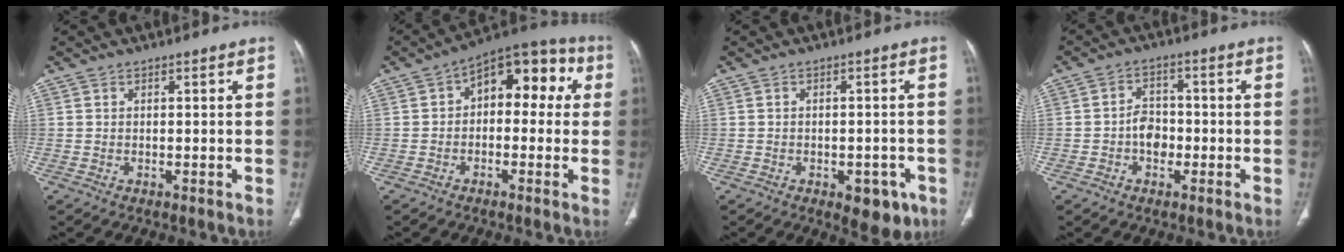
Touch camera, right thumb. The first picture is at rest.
{"total": 12.7, "force": [2.0, 7.7, 9.8], "torque": [-0.079, 0.046, 0.014]}
{"total": 6.9, "force": [-3.3, 3.7, 4.7], "torque": [-0.034, 0.012, -0.035]}
{"total": 4.8, "force": [-1.3, 3.7, 2.9], "torque": [-0.031, 0.017, -0.027]}